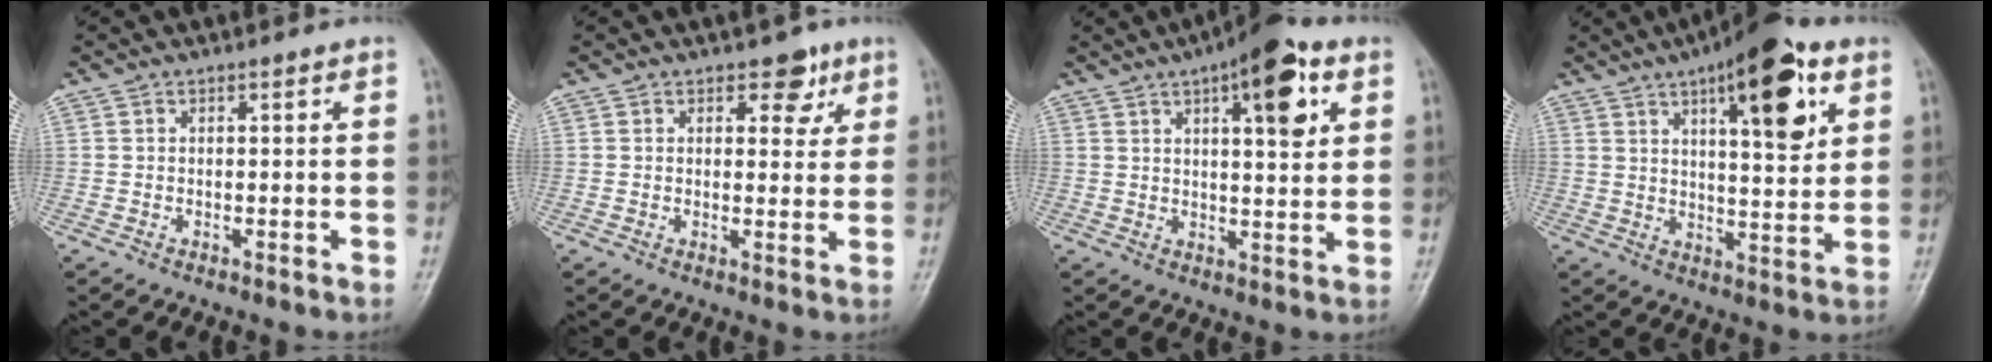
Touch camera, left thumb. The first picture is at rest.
{"total": 4.6, "force": [2.6, 2.8, 2.4], "torque": [-0.002, -0.011, 0.033]}
{"total": 12.3, "force": [5.4, 4.3, 10.2], "torque": [-0.120, -0.010, 0.071]}
{"total": 16.4, "force": [7.6, 5.6, 13.4], "torque": [-0.164, -0.025, 0.107]}